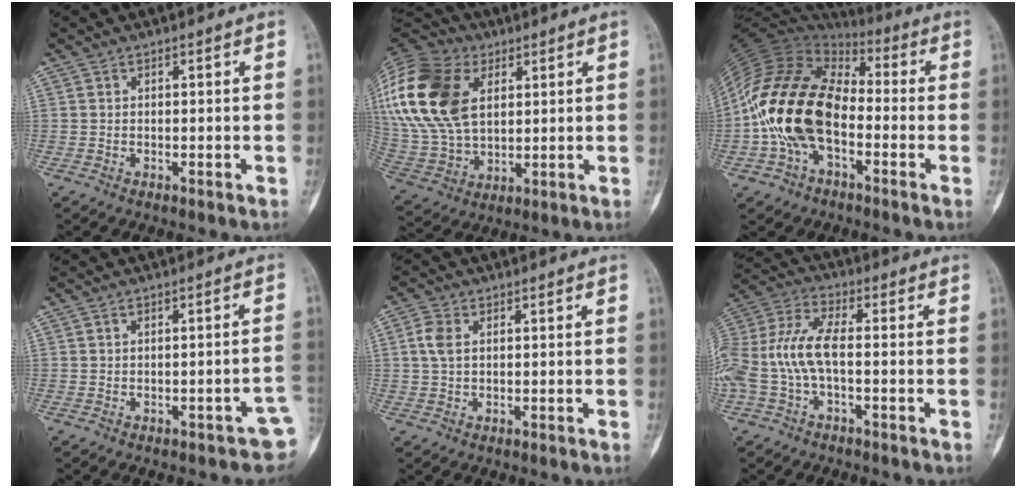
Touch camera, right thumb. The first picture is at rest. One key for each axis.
{"total": 27.5, "fx": 8.9, "fy": 18.1, "fz": 18.6, "tx": -0.430, "ty": 0.025, "tz": 0.174}
{"total": 19.1, "fx": -3.2, "fy": 11.6, "fz": 14.8, "tx": -0.286, "ty": 0.037, "tz": -0.066}
{"total": 4.1, "fx": -1.6, "fy": 1.7, "fz": 3.3, "tx": -0.023, "ty": 0.017, "tz": -0.015}
{"total": 3.5, "fx": 0.8, "fy": 2.2, "fz": 2.6, "tx": -0.064, "ty": 0.011, "tz": 0.011}
{"total": 12.3, "fx": -1.9, "fy": 5.5, "fz": 10.8, "tx": -0.249, "ty": 0.040, "tz": -0.041}